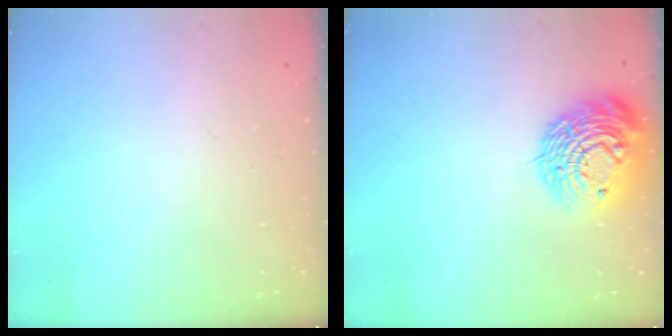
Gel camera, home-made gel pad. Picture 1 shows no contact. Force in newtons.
{"total": 16.9, "press": 16.8, "slide": 1.4}